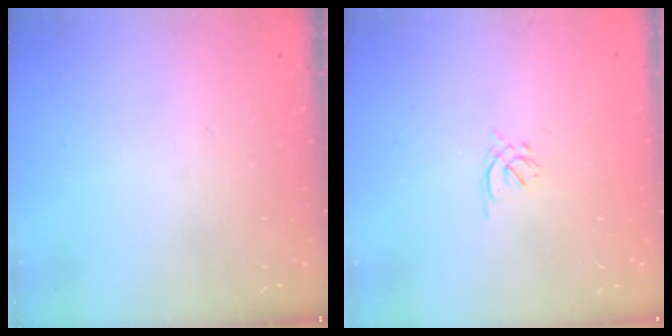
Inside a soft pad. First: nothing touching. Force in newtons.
{"total": 1.3, "press": 1.2, "slide": 0.5}